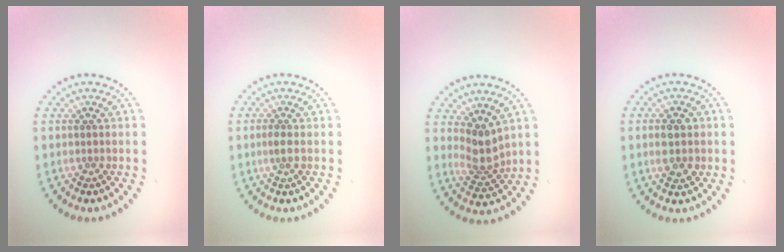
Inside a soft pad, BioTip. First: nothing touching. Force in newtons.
{"total": 1.1, "press": 1.0, "slide": 0.4}
{"total": 2.7, "press": 2.1, "slide": 1.7}
{"total": 3.0, "press": 3.0, "slide": 0.1}